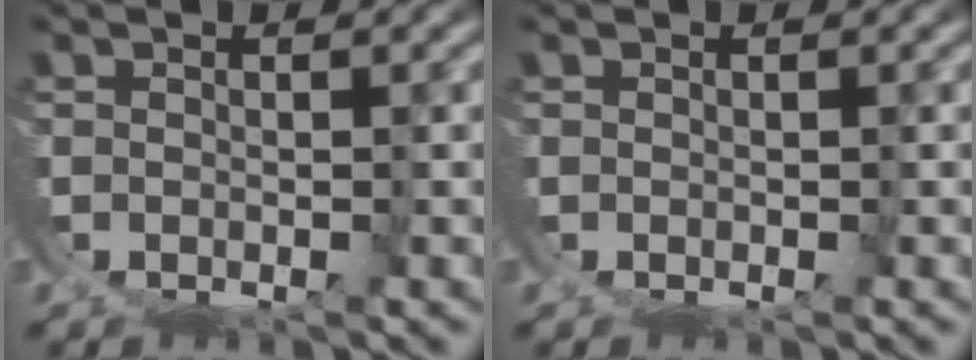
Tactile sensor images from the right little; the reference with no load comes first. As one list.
[{"total": 0.0}]